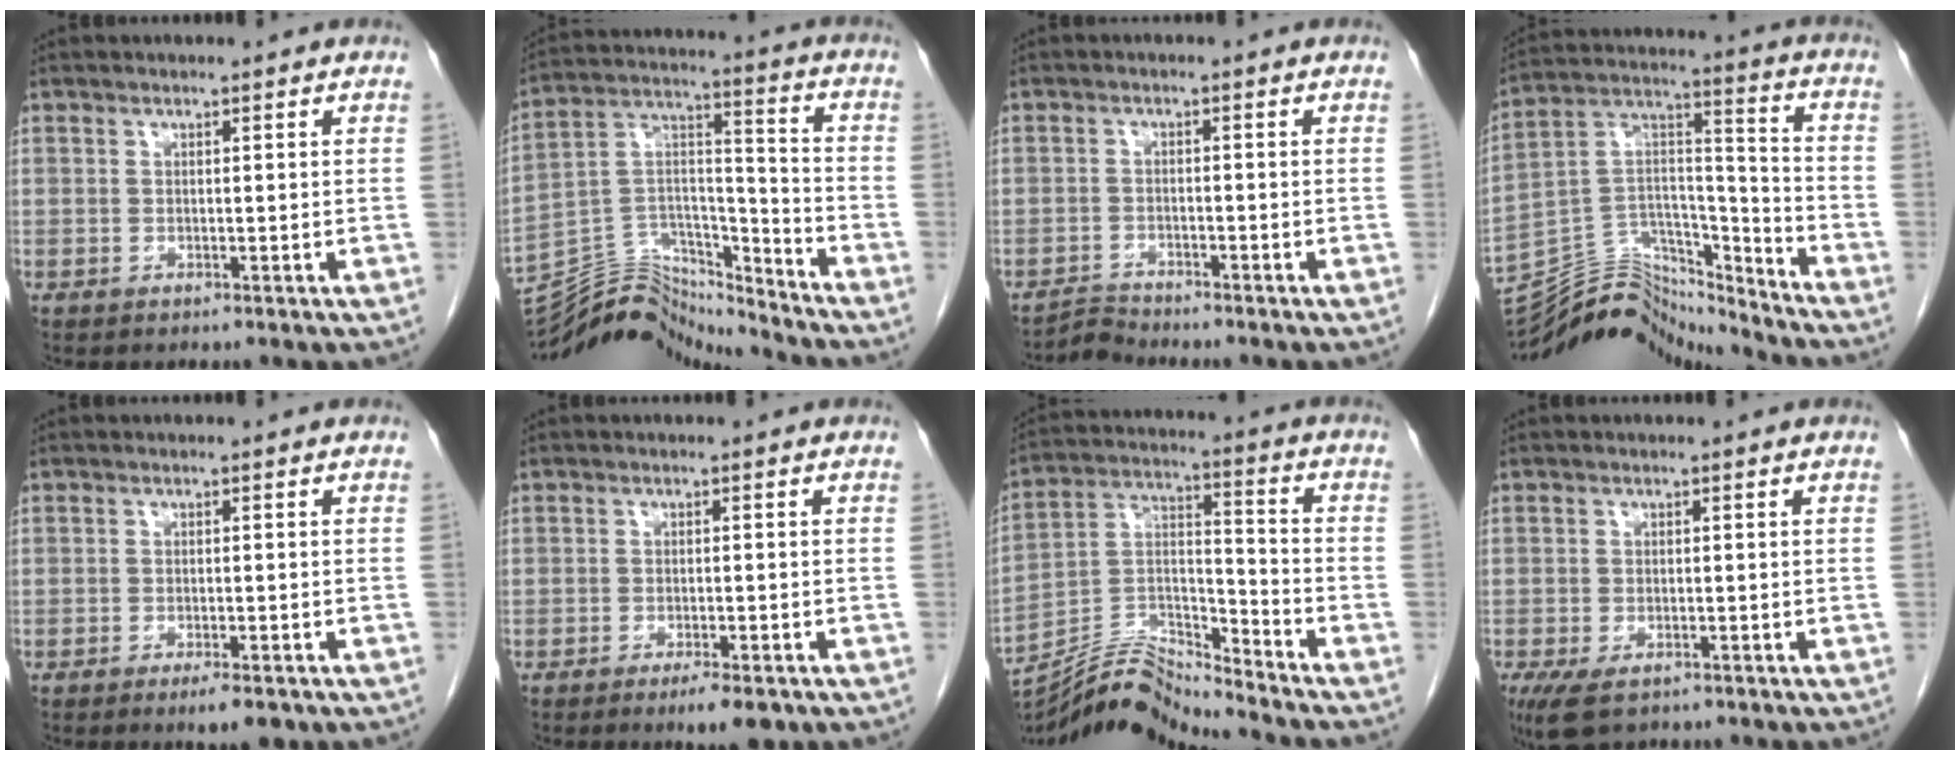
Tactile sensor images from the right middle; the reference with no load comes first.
{"total": 13.7, "force": [-13.6, 1.6, 0.5], "torque": [-0.012, 0.062, -0.243]}
{"total": 2.4, "force": [-2.2, -0.4, -0.9], "torque": [0.021, -0.015, -0.040]}
{"total": 15.3, "force": [-15.1, 2.6, 1.2], "torque": [-0.018, 0.070, -0.261]}
{"total": 3.5, "force": [-2.3, 0.7, 2.6], "torque": [-0.036, -0.006, -0.029]}
{"total": 4.2, "force": [-2.7, 0.8, 3.1], "torque": [-0.047, -0.008, -0.035]}
{"total": 12.3, "force": [-12.1, -1.2, 1.4], "torque": [-0.029, 0.040, -0.226]}
{"total": 5.4, "force": [-3.6, 2.4, 3.2], "torque": [-0.063, -0.011, -0.059]}